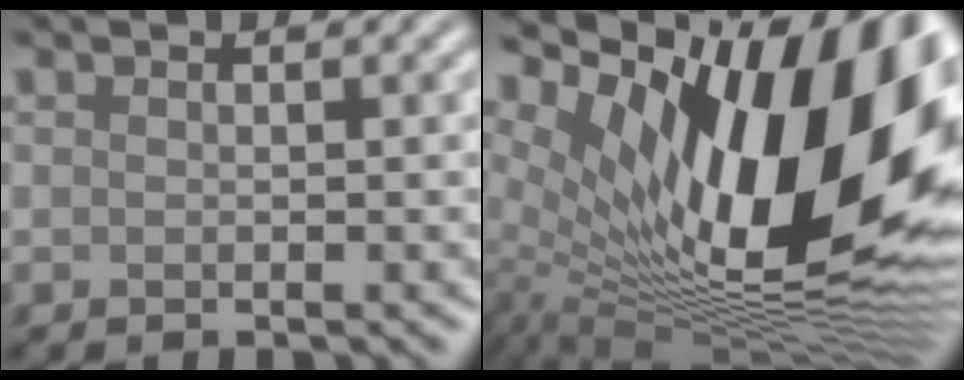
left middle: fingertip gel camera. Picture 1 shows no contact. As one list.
[{"total": 18.5, "force": [4.5, 8.1, 16.0], "torque": [-0.251, 0.009, 0.069]}]